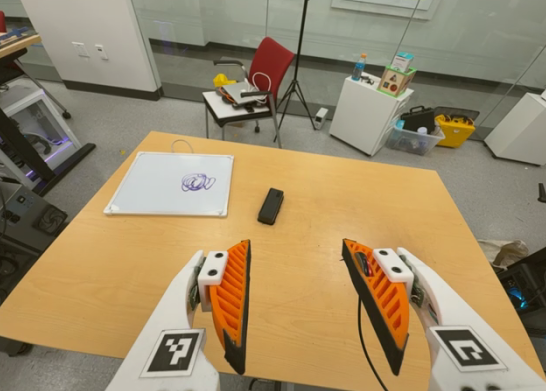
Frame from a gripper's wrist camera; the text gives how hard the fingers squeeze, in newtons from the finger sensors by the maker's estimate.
{"total": 0.0}